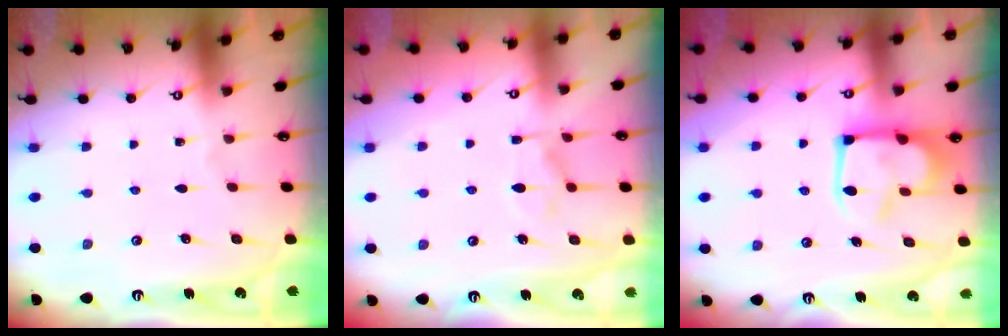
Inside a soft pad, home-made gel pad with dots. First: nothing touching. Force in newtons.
{"total": 1.9, "press": 1.4, "slide": 1.2}
{"total": 13.4, "press": 13.4, "slide": 1.0}